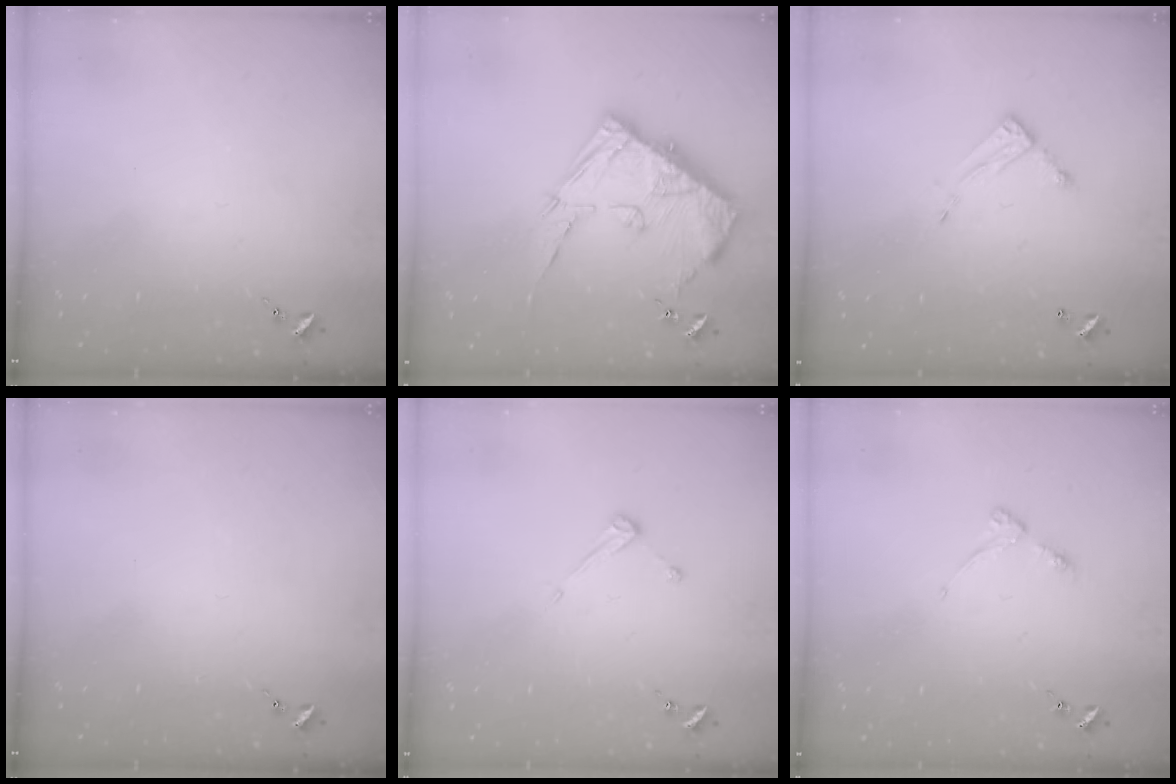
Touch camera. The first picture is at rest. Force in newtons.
{"total": 18.0, "press": 17.9, "slide": 1.9}
{"total": 7.3, "press": 7.3, "slide": 0.3}
{"total": 0.0}
{"total": 3.9, "press": 3.9, "slide": 0.4}
{"total": 4.0, "press": 3.9, "slide": 0.5}